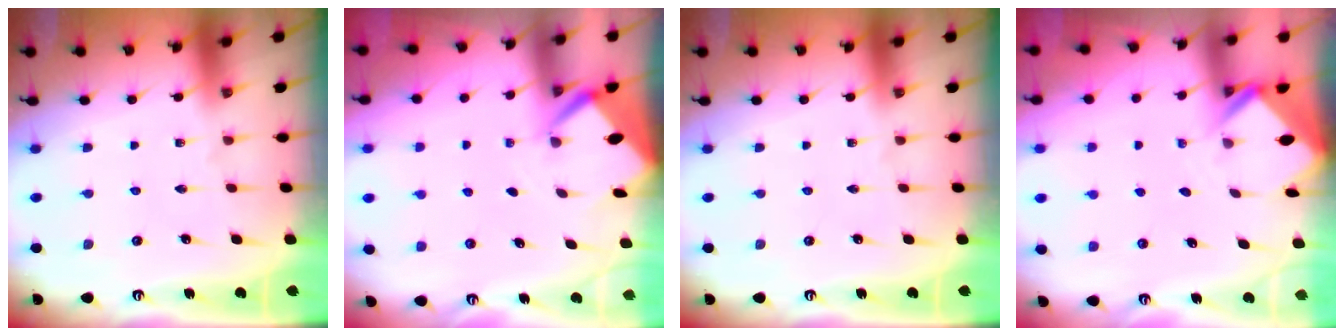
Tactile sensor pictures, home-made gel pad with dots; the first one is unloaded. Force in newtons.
{"total": 2.7, "press": 2.7, "slide": 0.2}
{"total": 0.0}
{"total": 2.6, "press": 2.6, "slide": 0.1}